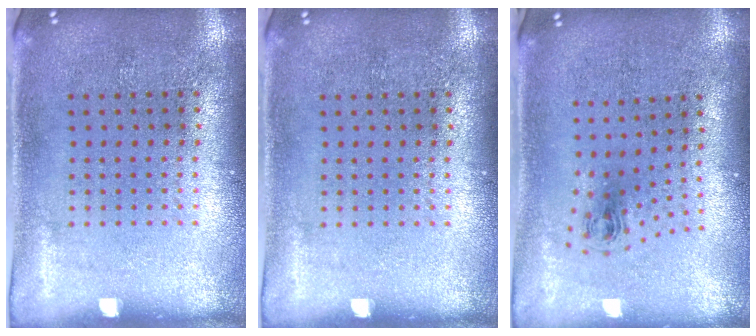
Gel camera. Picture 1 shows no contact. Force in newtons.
{"total": 0.0}
{"total": 0.9, "press": 0.4, "slide": 0.8}